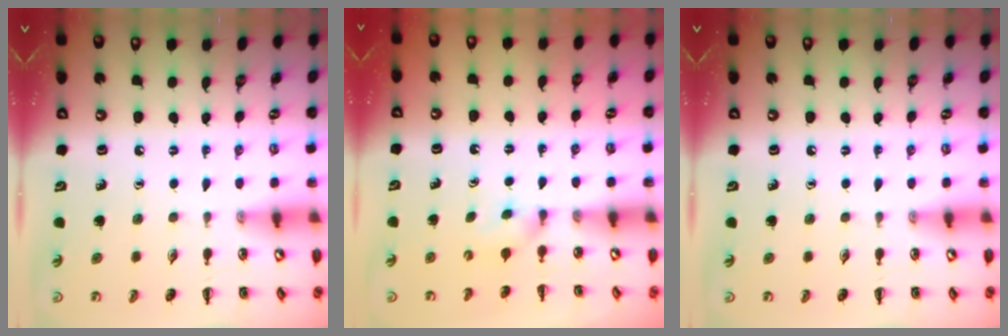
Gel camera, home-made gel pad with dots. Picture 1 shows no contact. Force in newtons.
{"total": 2.3, "press": 2.1, "slide": 0.9}
{"total": 0.0}